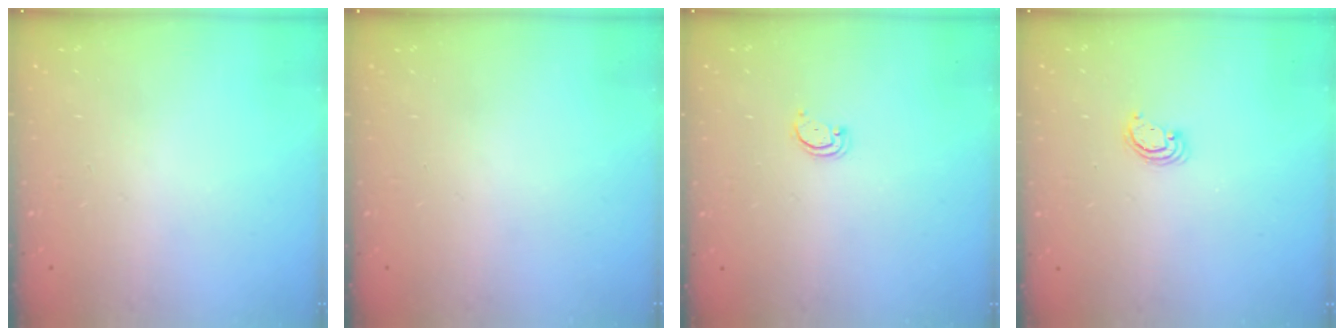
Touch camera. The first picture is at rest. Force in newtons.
{"total": 0.0}
{"total": 2.2, "press": 2.2, "slide": 0.2}
{"total": 3.0, "press": 2.9, "slide": 0.3}